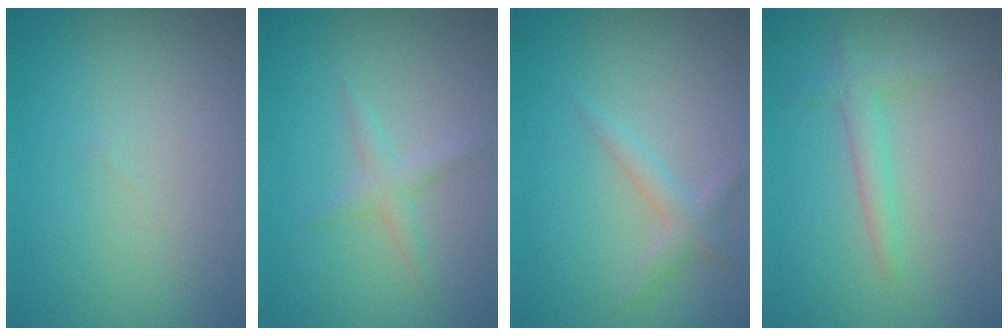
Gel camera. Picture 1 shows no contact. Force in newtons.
{"total": 1.4, "press": 1.4, "slide": 0.1}
{"total": 1.7, "press": 1.6, "slide": 0.1}
{"total": 2.1, "press": 2.1, "slide": 0.1}